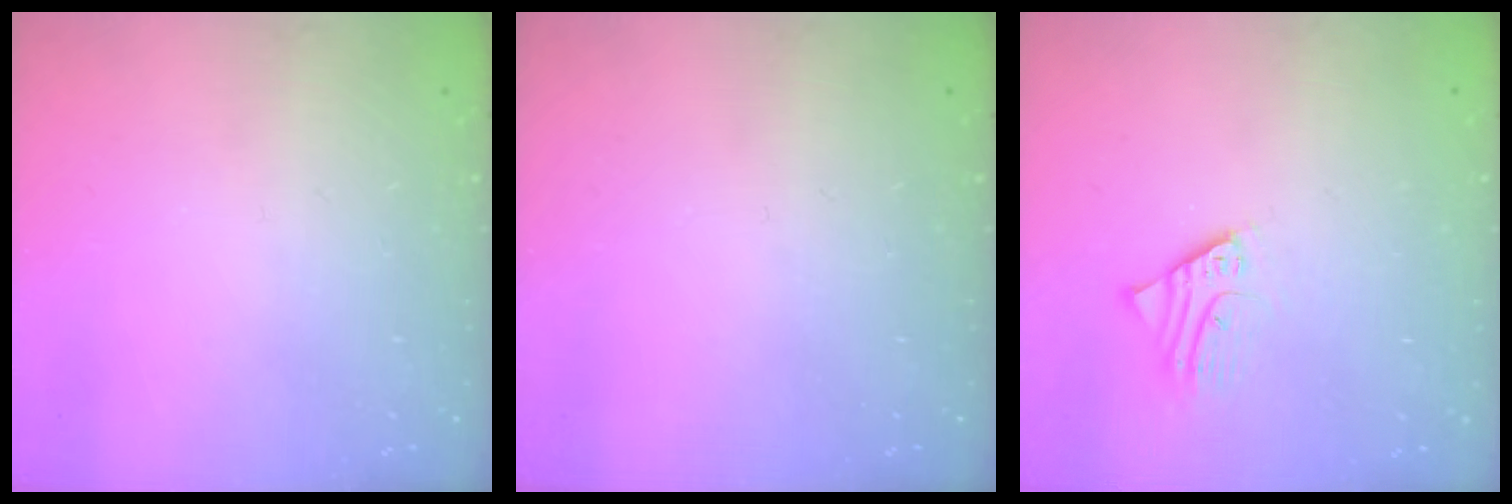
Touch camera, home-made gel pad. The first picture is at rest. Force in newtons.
{"total": 0.0}
{"total": 2.3, "press": 2.3, "slide": 0.2}